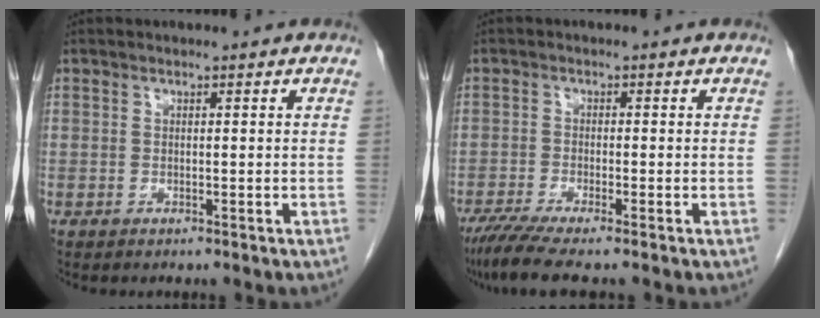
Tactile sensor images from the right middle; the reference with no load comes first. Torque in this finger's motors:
{"motor_torque": [0.99, -0.69, 0.13, 0.07]}